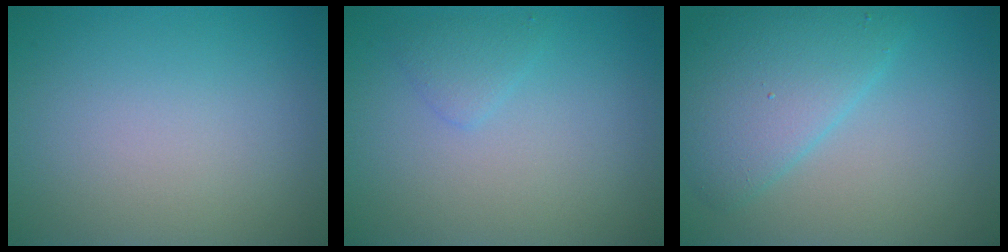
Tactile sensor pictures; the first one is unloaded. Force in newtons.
{"total": 1.3, "press": 1.3, "slide": 0.1}
{"total": 5.3, "press": 5.3, "slide": 0.2}